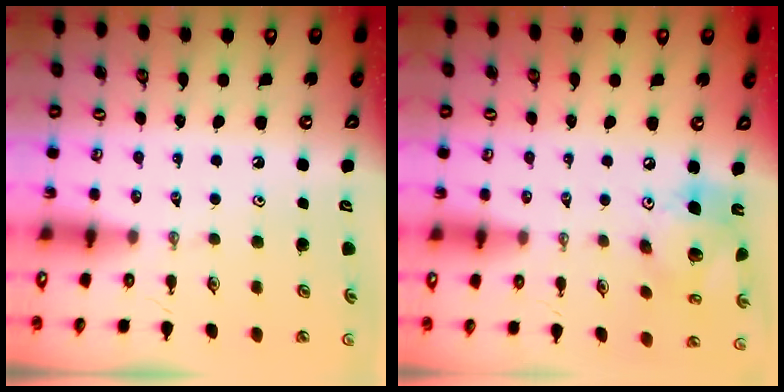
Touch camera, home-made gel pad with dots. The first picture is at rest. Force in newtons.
{"total": 15.2, "press": 14.9, "slide": 3.0}